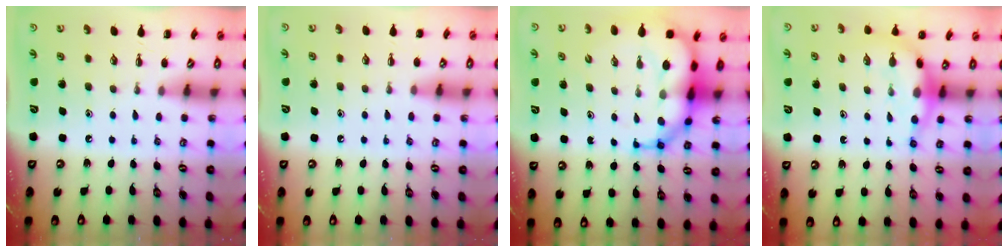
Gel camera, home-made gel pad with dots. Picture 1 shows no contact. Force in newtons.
{"total": 3.4, "press": 3.2, "slide": 1.2}
{"total": 12.2, "press": 11.7, "slide": 3.4}
{"total": 8.8, "press": 8.7, "slide": 1.4}